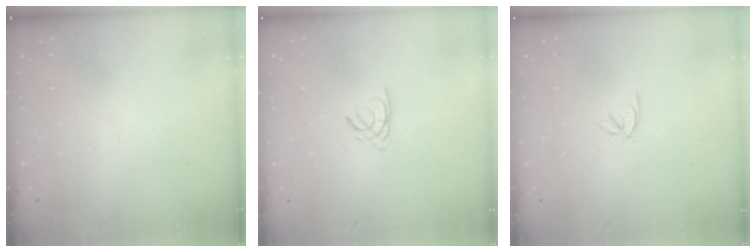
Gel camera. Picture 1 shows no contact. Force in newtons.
{"total": 1.6, "press": 1.5, "slide": 0.4}
{"total": 2.5, "press": 2.4, "slide": 0.7}